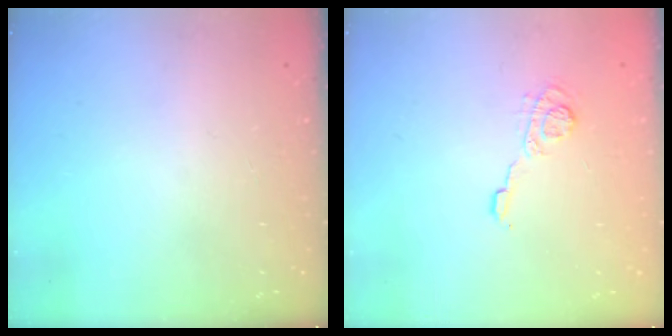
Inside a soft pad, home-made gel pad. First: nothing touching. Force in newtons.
{"total": 5.9, "press": 5.8, "slide": 1.0}